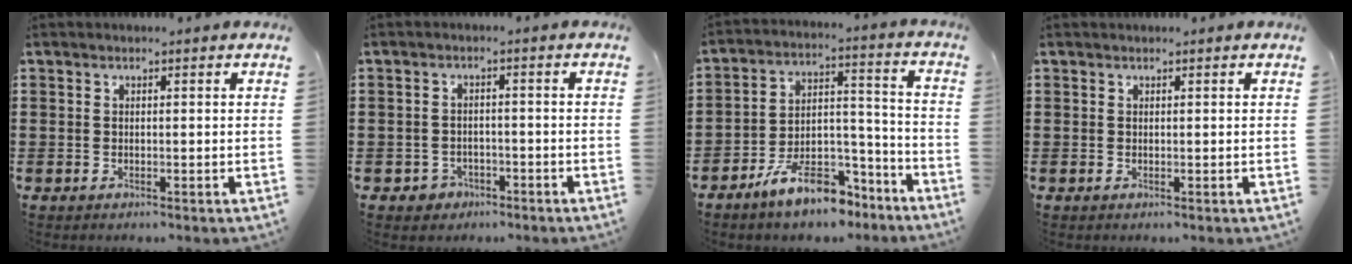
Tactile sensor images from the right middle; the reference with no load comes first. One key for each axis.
{"total": 2.1, "fx": -1.7, "fy": 1.3, "fz": 0.2, "tx": -0.011, "ty": 0.001, "tz": -0.038}
{"total": 10.1, "fx": -8.1, "fy": 3.5, "fz": 4.9, "tx": -0.083, "ty": 0.035, "tz": -0.152}
{"total": 0.0}